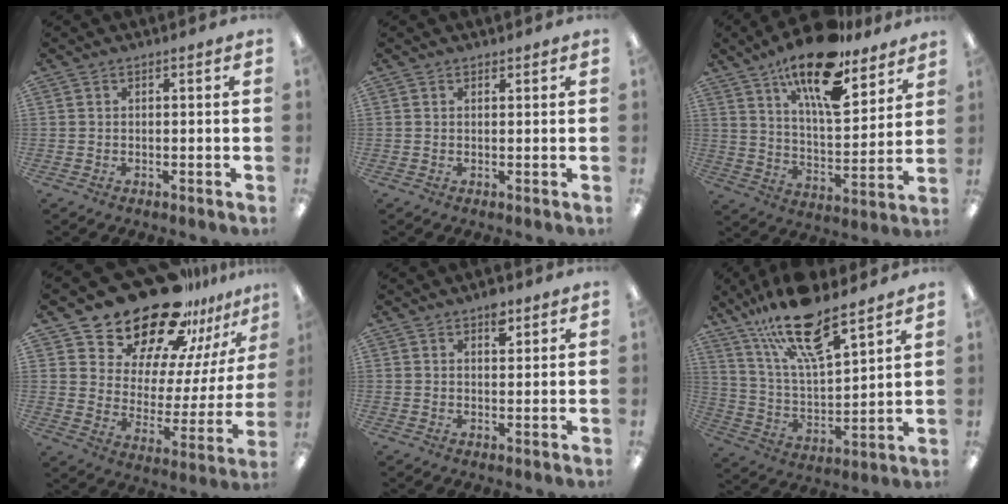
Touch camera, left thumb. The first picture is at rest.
{"total": 0.9, "force": [0.8, 0.3, 0.1], "torque": [0.005, -0.003, 0.013]}
{"total": 19.1, "force": [13.7, 6.5, 11.7], "torque": [-0.203, -0.075, 0.230]}
{"total": 24.4, "force": [20.1, 11.0, 8.2], "torque": [-0.134, -0.147, 0.363]}
{"total": 4.1, "force": [2.7, 2.1, 2.3], "torque": [-0.019, -0.012, 0.041]}
{"total": 19.7, "force": [14.0, 5.9, 12.5], "torque": [-0.227, -0.077, 0.241]}